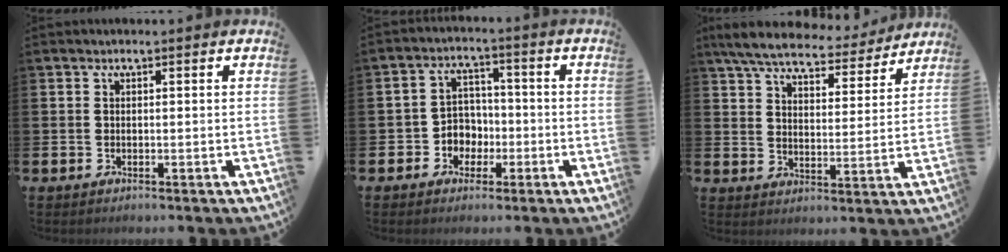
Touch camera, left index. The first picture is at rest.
{"total": 3.9, "force": [-1.2, 3.6, 1.0], "torque": [-0.040, 0.005, -0.027]}
{"total": 7.3, "force": [6.7, 1.6, 2.3], "torque": [-0.080, -0.034, 0.118]}